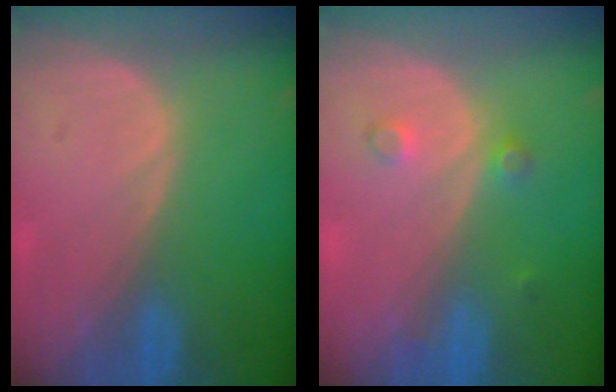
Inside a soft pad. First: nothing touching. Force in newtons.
{"total": 2.5, "press": 2.1, "slide": 1.3}